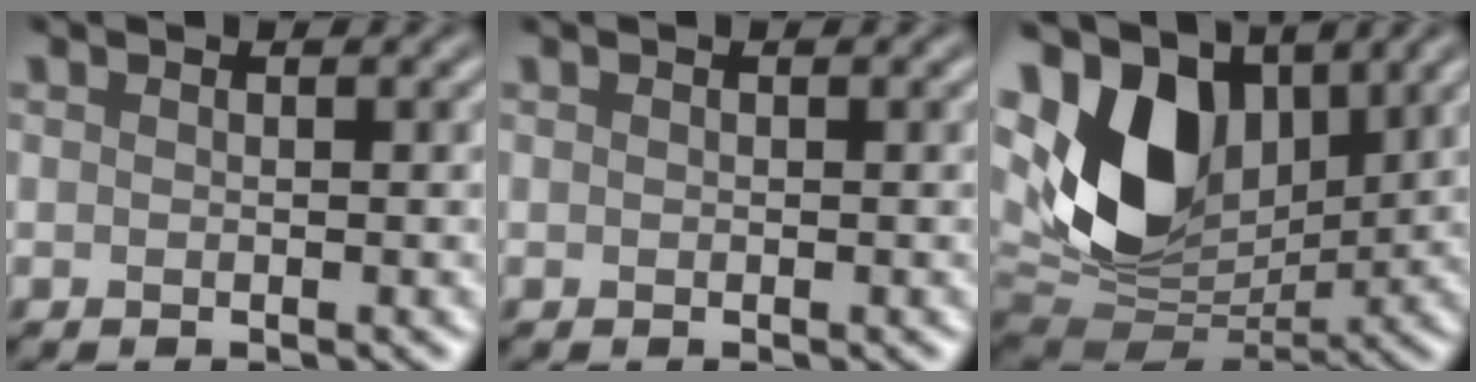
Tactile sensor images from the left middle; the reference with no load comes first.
{"total": 0.0}
{"total": 11.1, "force": [3.1, 7.4, 7.8], "torque": [-0.165, 0.001, 0.058]}